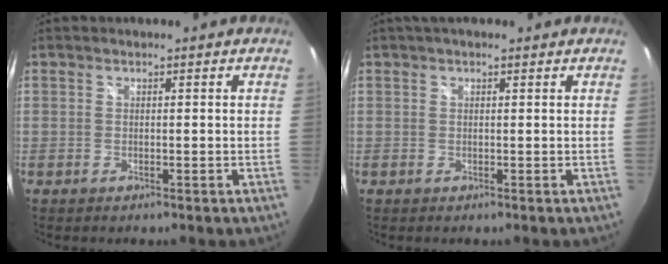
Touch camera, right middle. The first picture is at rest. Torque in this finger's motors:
{"motor_torque": [0.94, -0.60, 0.39, 0.03]}